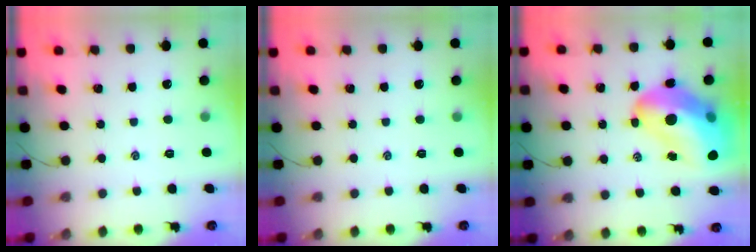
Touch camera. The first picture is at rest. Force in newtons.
{"total": 0.0}
{"total": 21.8, "press": 21.0, "slide": 5.8}